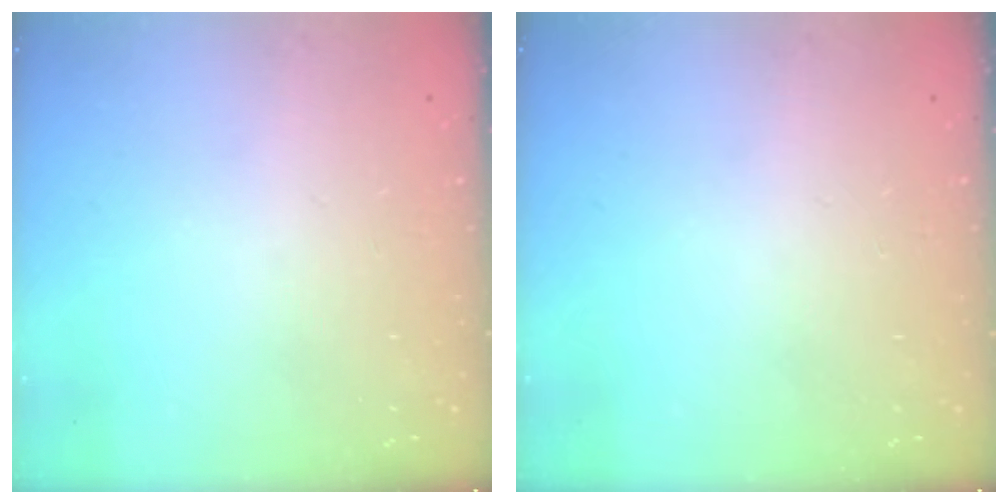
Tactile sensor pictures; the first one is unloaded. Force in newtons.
{"total": 0.0}